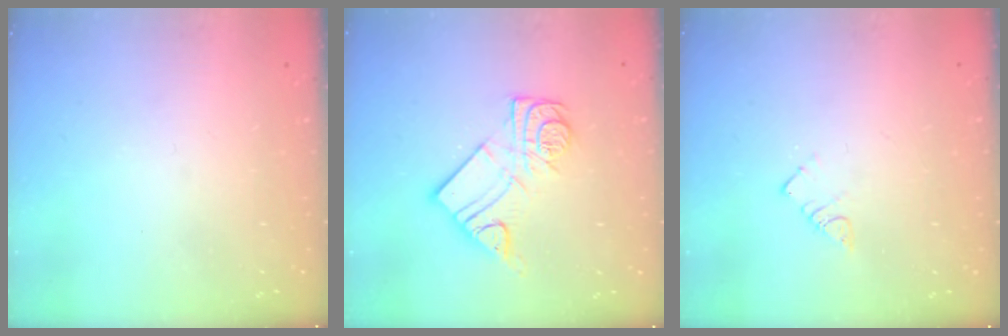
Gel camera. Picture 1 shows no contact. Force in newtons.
{"total": 12.5, "press": 12.4, "slide": 0.8}
{"total": 3.7, "press": 3.7, "slide": 0.2}